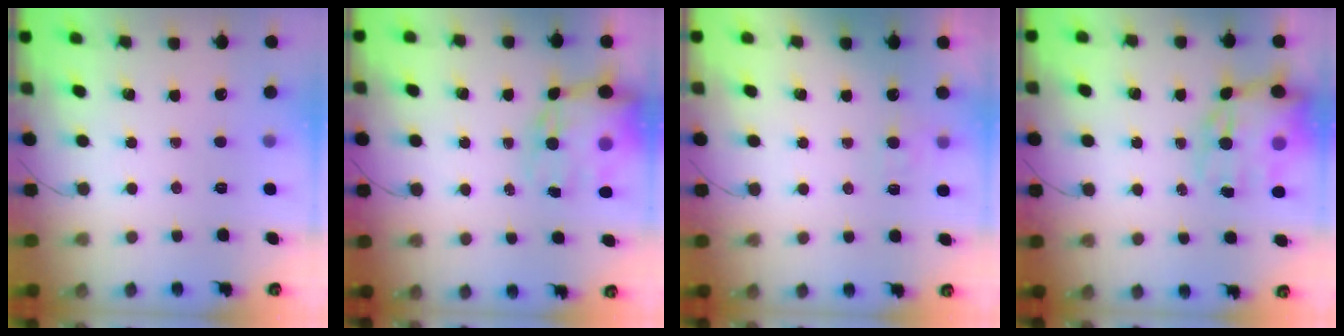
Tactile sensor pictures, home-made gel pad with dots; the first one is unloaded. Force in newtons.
{"total": 15.1, "press": 14.7, "slide": 3.3}
{"total": 2.5, "press": 2.1, "slide": 1.5}
{"total": 15.9, "press": 15.3, "slide": 4.3}